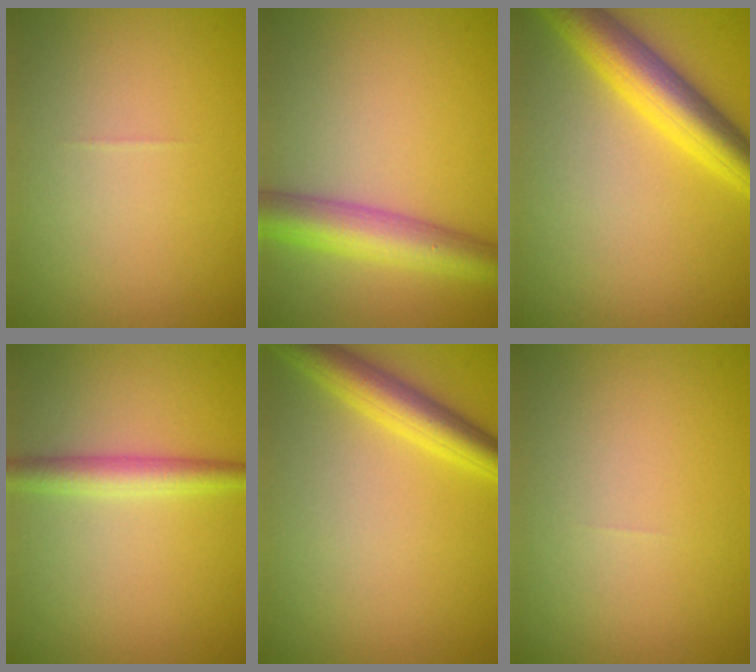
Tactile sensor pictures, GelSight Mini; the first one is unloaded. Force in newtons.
{"total": 5.6, "press": 5.6, "slide": 0.2}
{"total": 6.4, "press": 6.4, "slide": 0.2}
{"total": 2.7, "press": 2.7, "slide": 0.0}
{"total": 4.3, "press": 4.3, "slide": 0.2}
{"total": 0.0}